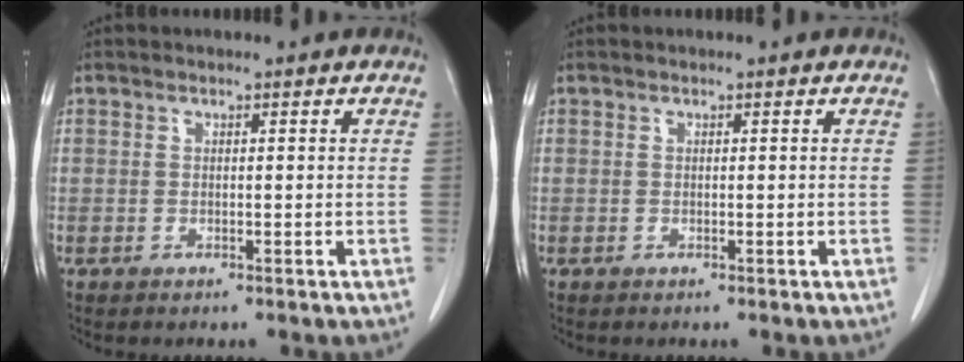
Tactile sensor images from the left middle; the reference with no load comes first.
{"total": 0.0}